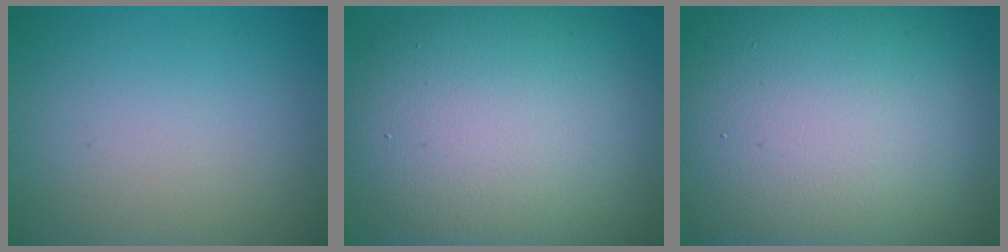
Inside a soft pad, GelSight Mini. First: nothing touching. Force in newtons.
{"total": 14.3, "press": 14.2, "slide": 0.7}
{"total": 19.0, "press": 19.0, "slide": 1.0}